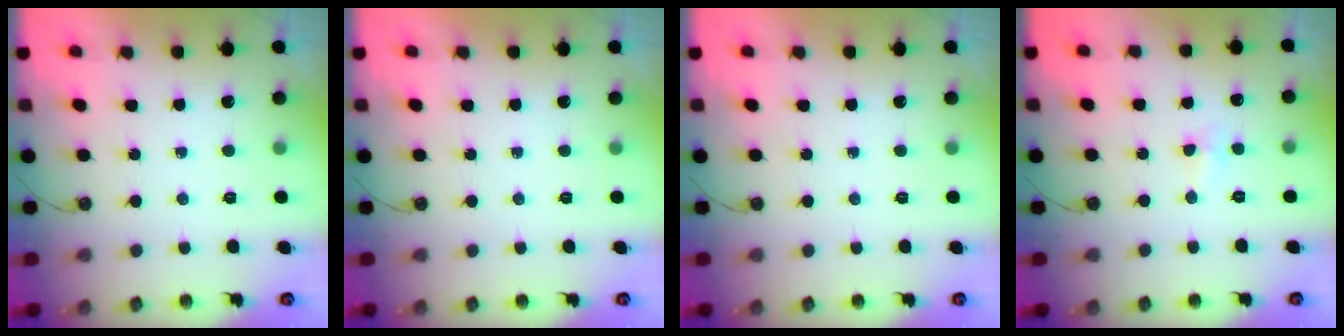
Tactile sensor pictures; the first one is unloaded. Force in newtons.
{"total": 0.0}
{"total": 0.0}
{"total": 3.8, "press": 3.7, "slide": 0.6}